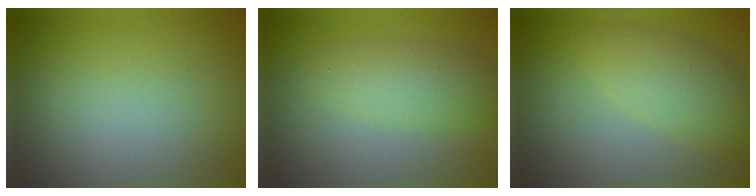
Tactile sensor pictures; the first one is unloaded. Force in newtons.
{"total": 3.3, "press": 3.3, "slide": 0.1}
{"total": 3.9, "press": 3.9, "slide": 0.2}